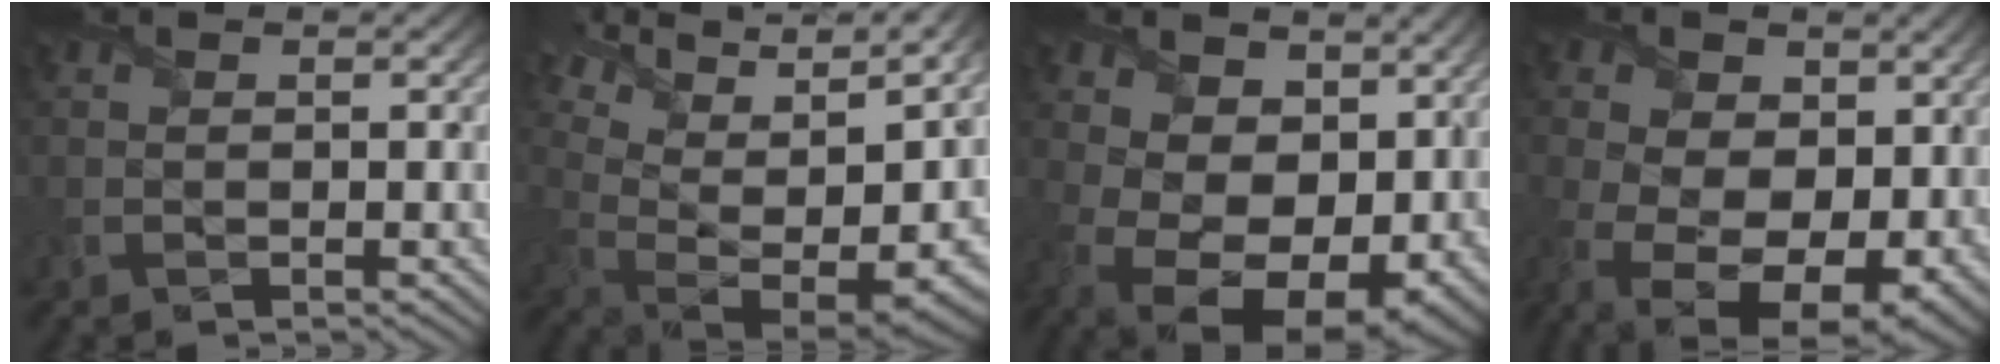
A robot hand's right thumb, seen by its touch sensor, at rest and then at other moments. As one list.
[{"total": 15.6, "force": [5.5, 7.8, 12.3], "torque": [-0.198, 0.028, 0.129]}, {"total": 14.5, "force": [0.4, 10.9, 9.6], "torque": [-0.202, -0.048, 0.041]}, {"total": 15.7, "force": [-2.6, 10.7, 11.2], "torque": [-0.223, -0.064, -0.009]}]